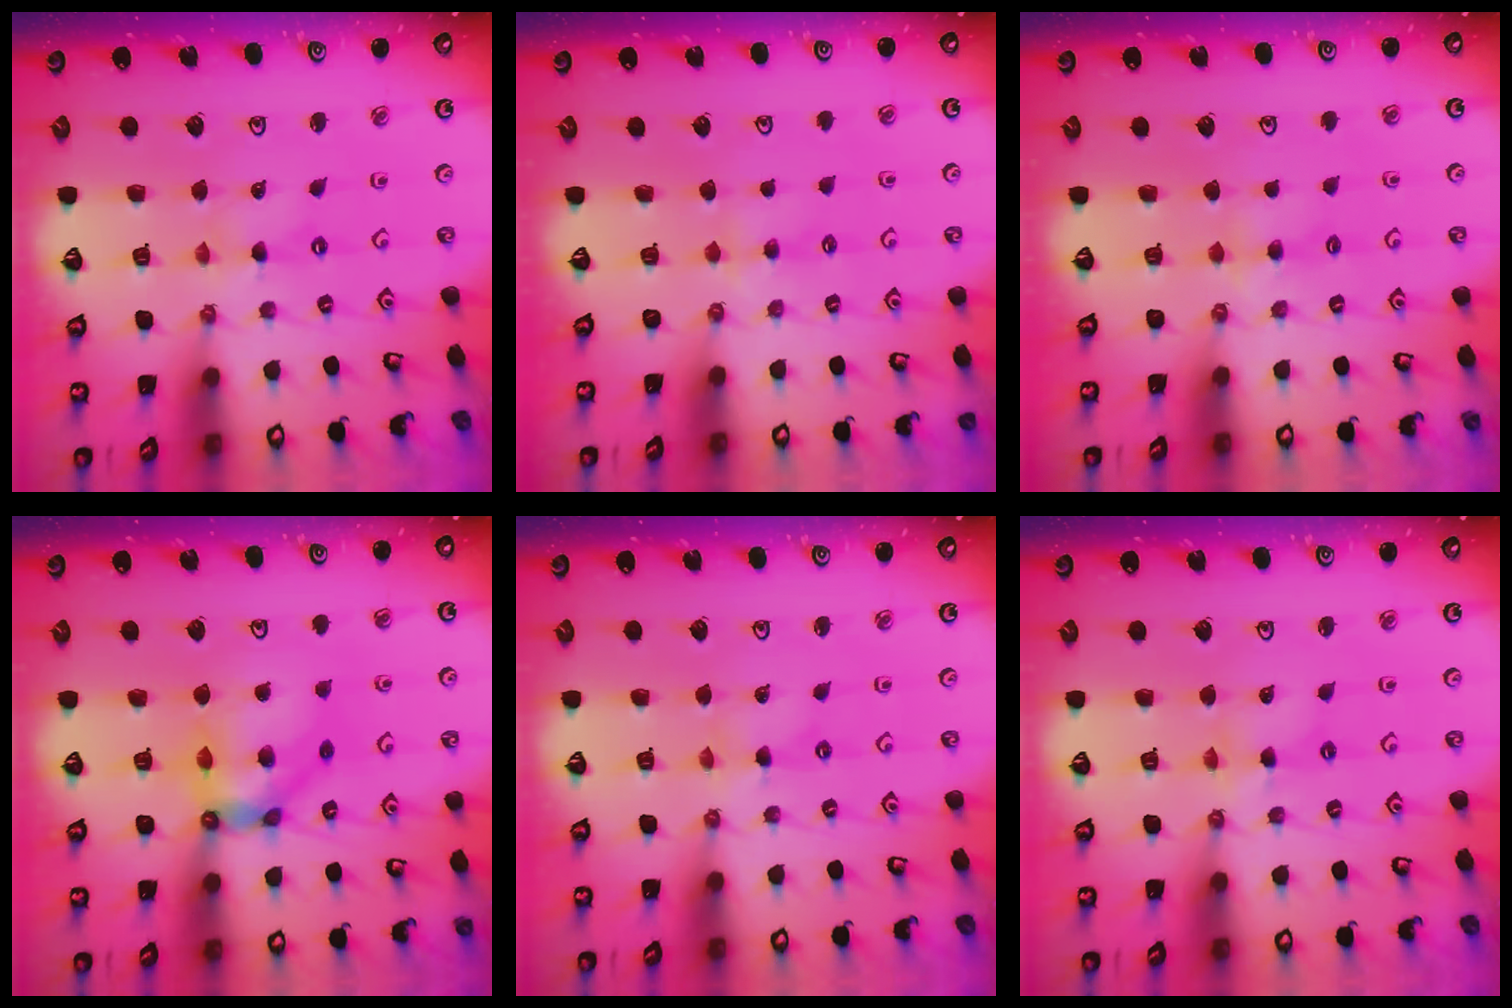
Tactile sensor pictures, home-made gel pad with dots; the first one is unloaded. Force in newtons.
{"total": 2.7, "press": 2.6, "slide": 0.4}
{"total": 2.4, "press": 2.4, "slide": 0.4}
{"total": 11.3, "press": 11.1, "slide": 2.0}
{"total": 0.0}
{"total": 3.3, "press": 3.3, "slide": 0.3}